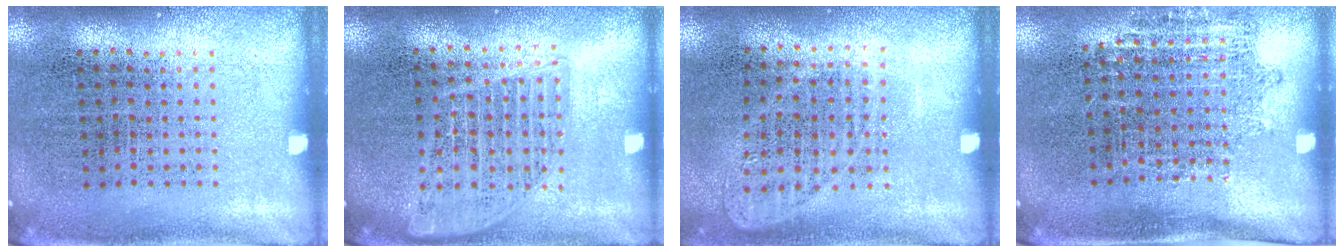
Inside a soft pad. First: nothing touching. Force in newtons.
{"total": 1.5, "press": 1.4, "slide": 0.7}
{"total": 1.0, "press": 0.9, "slide": 0.4}
{"total": 1.1, "press": 0.9, "slide": 0.7}